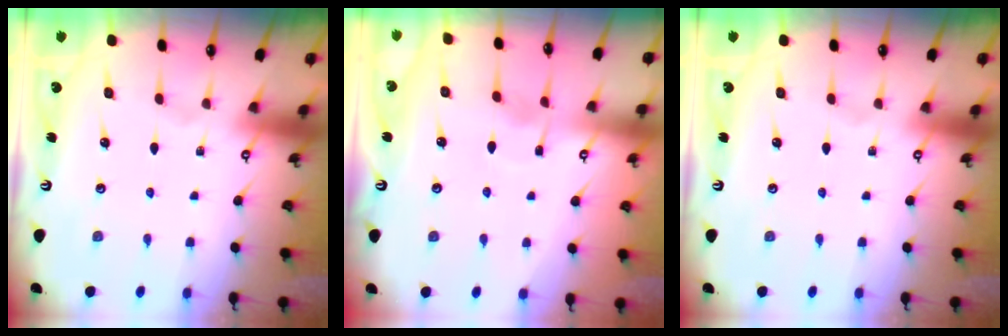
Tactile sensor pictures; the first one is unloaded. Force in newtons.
{"total": 1.8, "press": 1.7, "slide": 0.3}
{"total": 0.0}